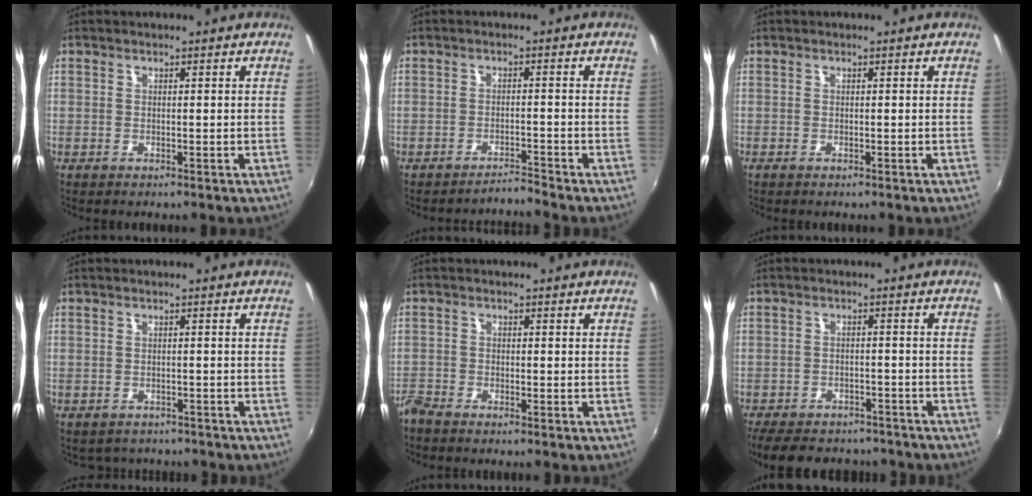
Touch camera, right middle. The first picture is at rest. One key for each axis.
{"total": 2.6, "fx": -2.3, "fy": -1.1, "fz": -0.4, "tx": 0.000, "ty": 0.003, "tz": -0.039}
{"total": 0.0}
{"total": 3.3, "fx": -2.9, "fy": 1.5, "fz": 0.3, "tx": -0.014, "ty": -0.010, "tz": -0.039}
{"total": 3.4, "fx": -3.2, "fy": 0.7, "fz": 1.0, "tx": -0.035, "ty": -0.014, "tz": -0.067}
{"total": 14.5, "fx": -11.9, "fy": 6.2, "fz": 5.5, "tx": -0.134, "ty": 0.005, "tz": -0.166}